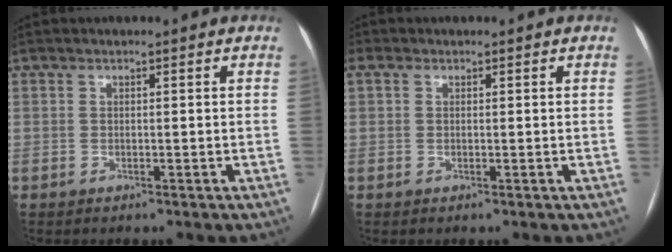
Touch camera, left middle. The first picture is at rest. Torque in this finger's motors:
{"motor_torque": [0.66, -0.05, 1.05, 0.21]}